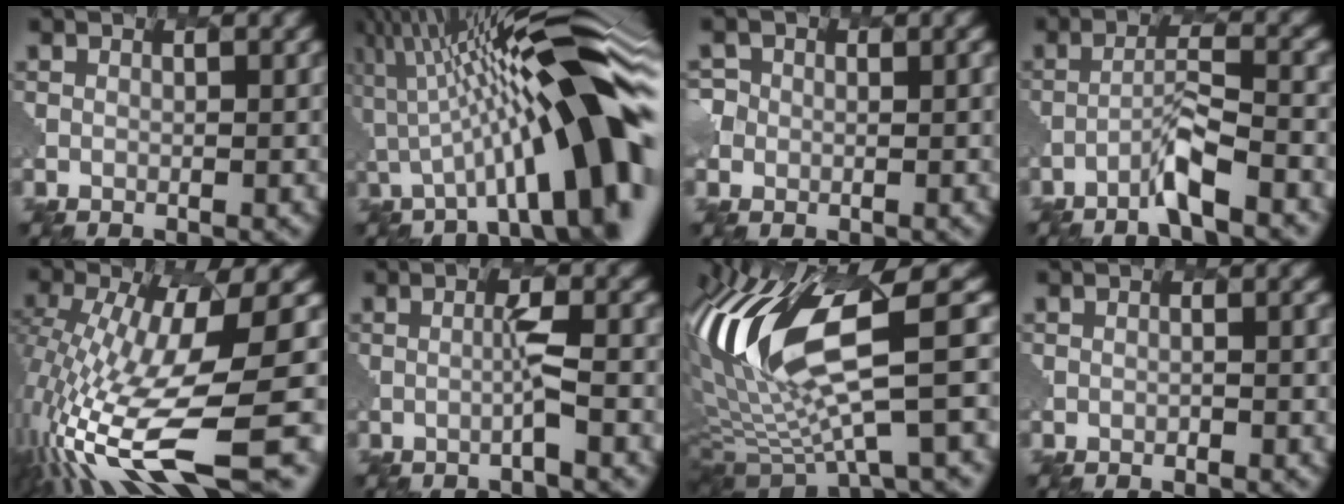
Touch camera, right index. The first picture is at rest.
{"total": 10.2, "force": [0.5, 0.7, 10.2], "torque": [-0.159, 0.053, -0.027]}
{"total": 4.4, "force": [-0.5, 4.1, 1.3], "torque": [0.002, 0.033, -0.047]}
{"total": 2.9, "force": [-2.5, -1.5, -0.2], "torque": [-0.033, 0.027, -0.073]}
{"total": 8.4, "force": [-2.7, 1.3, 7.8], "torque": [-0.213, -0.001, -0.061]}
{"total": 1.9, "force": [0.5, -1.7, -0.6], "torque": [-0.017, 0.020, -0.021]}
{"total": 9.6, "force": [3.6, 2.7, 8.5], "torque": [-0.214, 0.028, 0.039]}
{"total": 0.8, "force": [-0.5, -0.2, -0.6], "torque": [0.003, 0.003, -0.011]}